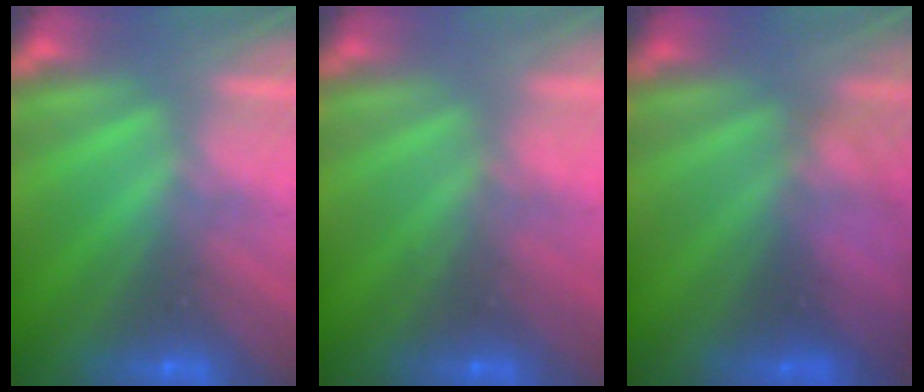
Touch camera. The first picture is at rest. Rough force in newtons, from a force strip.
{"total": 4.7}
{"total": 2.3}